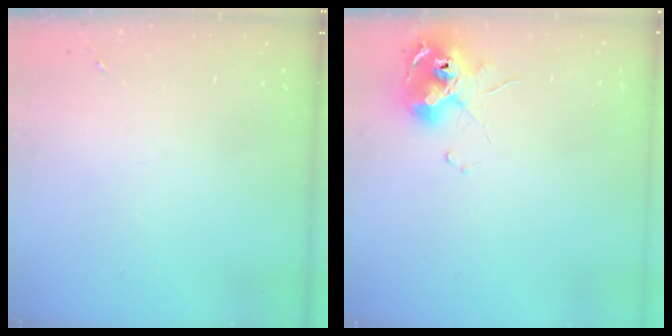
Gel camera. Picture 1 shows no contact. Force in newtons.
{"total": 12.2, "press": 12.1, "slide": 1.3}